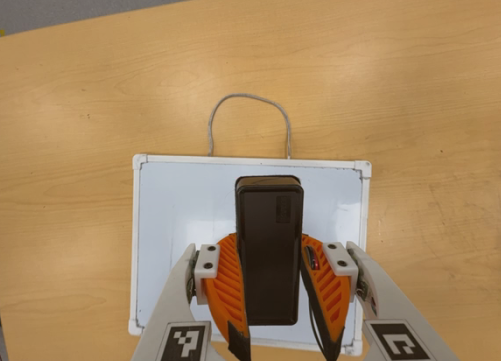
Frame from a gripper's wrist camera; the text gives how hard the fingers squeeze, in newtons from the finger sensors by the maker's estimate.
{"total": 6.0, "left": 5.3, "right": 6.8}